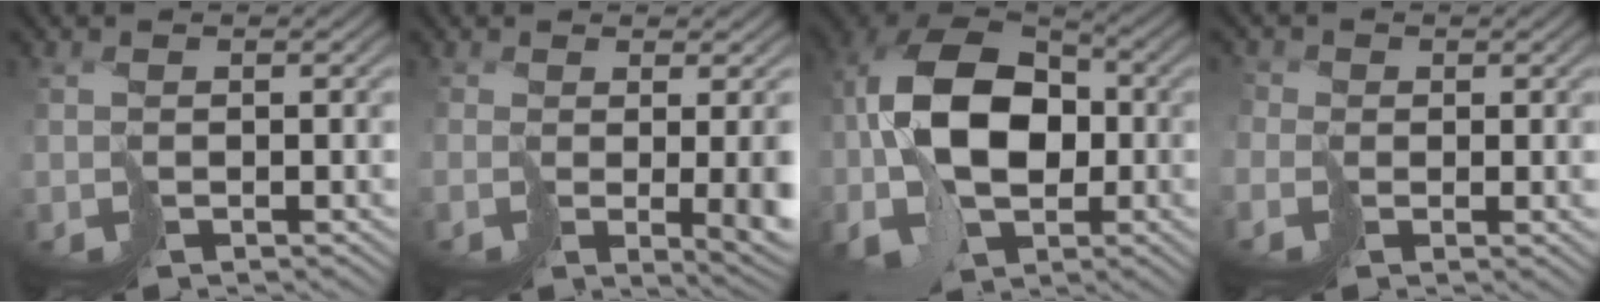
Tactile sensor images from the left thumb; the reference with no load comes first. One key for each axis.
{"total": 5.5, "fx": -0.8, "fy": 1.2, "fz": 5.4, "tx": -0.059, "ty": -0.028, "tz": 0.018}
{"total": 14.7, "fx": -1.1, "fy": 9.5, "fz": 11.1, "tx": -0.222, "ty": 0.006, "tz": -0.024}
{"total": 1.0, "fx": -0.5, "fy": 0.7, "fz": -0.5, "tx": 0.009, "ty": 0.003, "tz": -0.018}